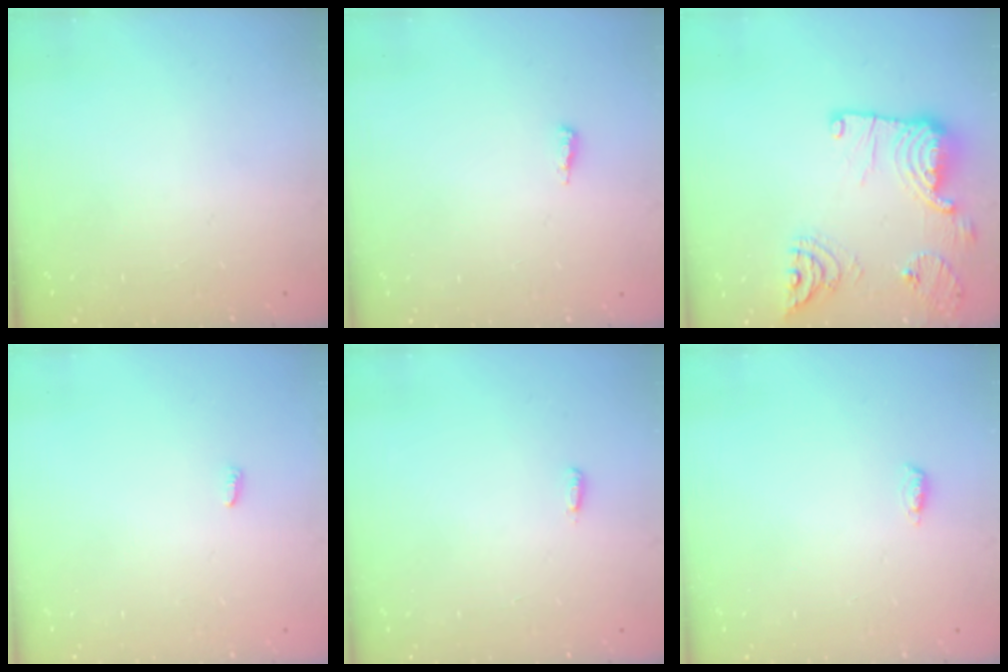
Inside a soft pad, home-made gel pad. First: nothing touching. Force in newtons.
{"total": 3.9, "press": 3.6, "slide": 1.5}
{"total": 19.2, "press": 19.2, "slide": 1.1}
{"total": 2.4, "press": 2.4, "slide": 0.2}
{"total": 2.9, "press": 2.8, "slide": 0.9}
{"total": 4.4, "press": 4.1, "slide": 1.5}